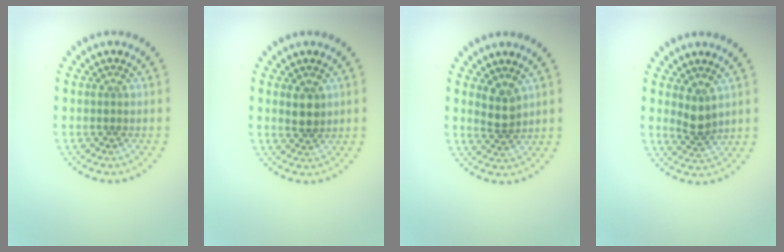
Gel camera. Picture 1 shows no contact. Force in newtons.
{"total": 1.9, "press": 1.8, "slide": 0.7}
{"total": 2.0, "press": 1.6, "slide": 1.2}
{"total": 2.0, "press": 1.7, "slide": 1.1}